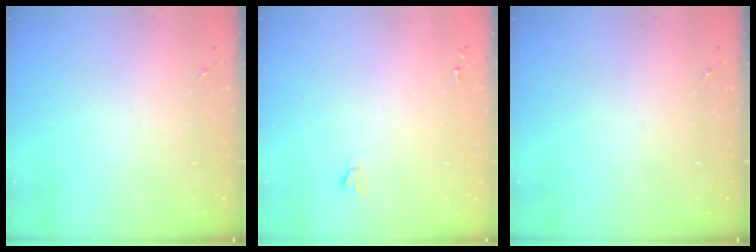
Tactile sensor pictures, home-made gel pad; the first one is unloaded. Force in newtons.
{"total": 1.9, "press": 1.9, "slide": 0.2}
{"total": 0.0}